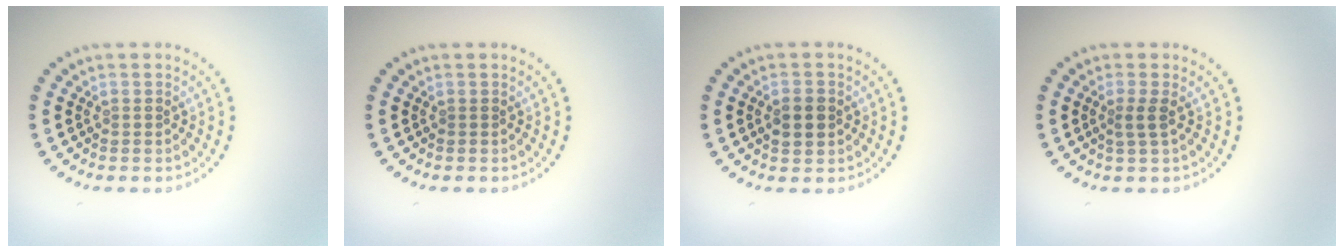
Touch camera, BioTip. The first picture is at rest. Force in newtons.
{"total": 0.0}
{"total": 2.5, "press": 2.5, "slide": 0.2}
{"total": 1.4, "press": 0.9, "slide": 1.0}